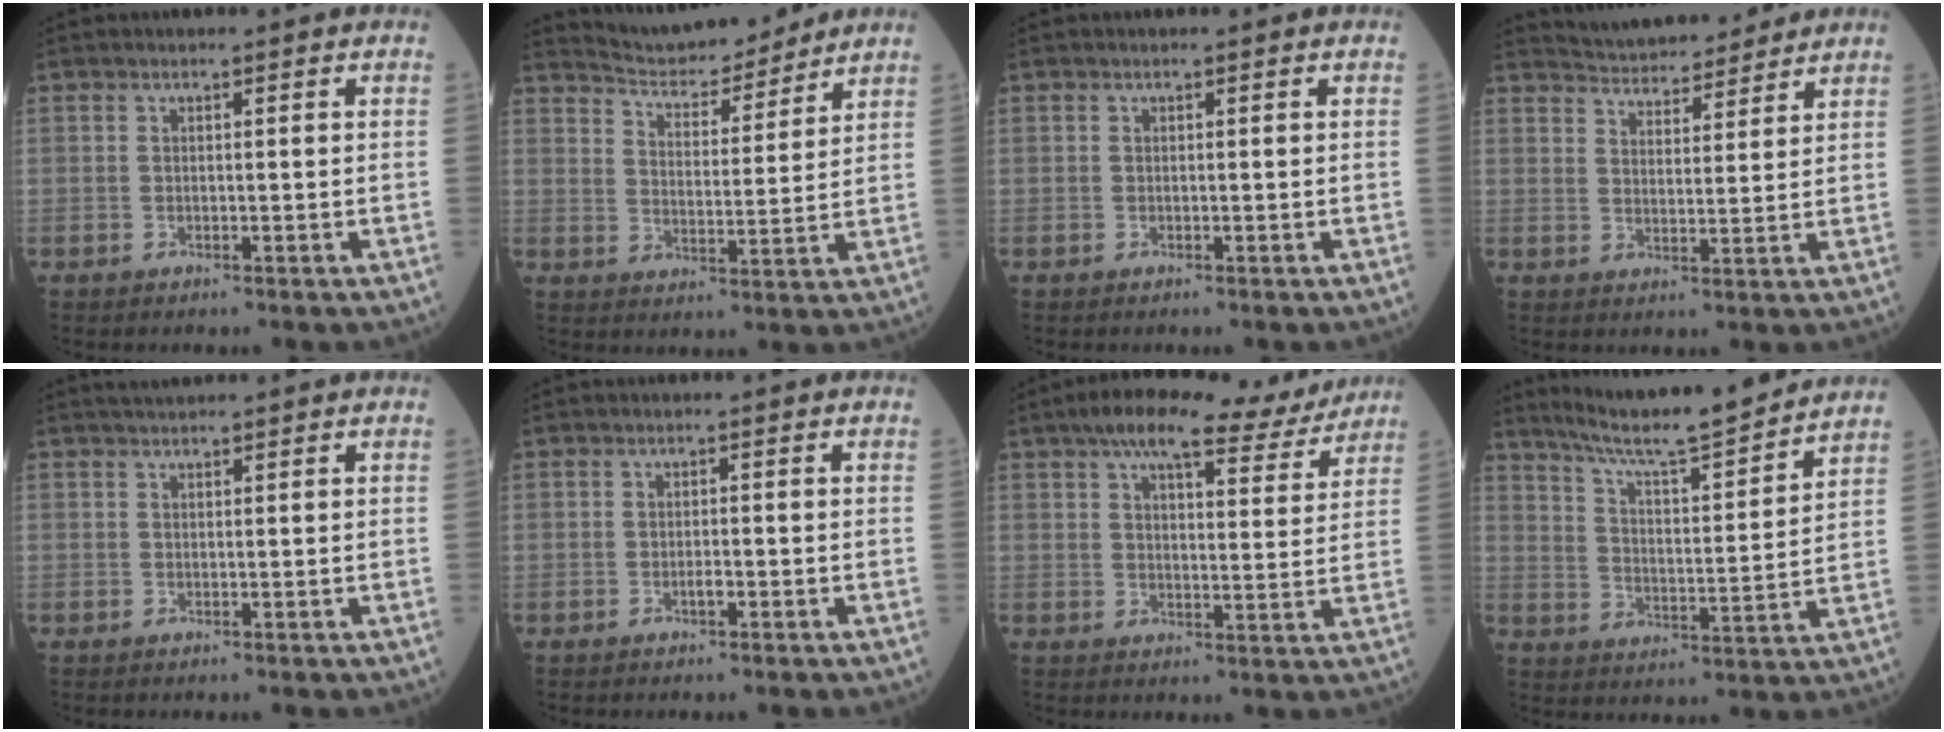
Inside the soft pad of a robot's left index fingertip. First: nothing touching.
{"total": 11.8, "force": [11.3, 1.5, 3.2], "torque": [-0.055, 0.003, 0.178]}
{"total": 0.0}
{"total": 10.7, "force": [10.3, 1.8, 2.6], "torque": [-0.045, 0.014, 0.156]}
{"total": 2.3, "force": [2.1, 0.0, 0.9], "torque": [-0.013, 0.022, 0.037]}
{"total": 0.9, "force": [-0.6, 0.2, 0.6], "torque": [-0.013, 0.001, -0.009]}
{"total": 14.6, "force": [12.3, 3.3, 7.2], "torque": [-0.104, 0.022, 0.162]}
{"total": 17.1, "force": [15.4, 0.1, 7.5], "torque": [-0.128, -0.004, 0.237]}